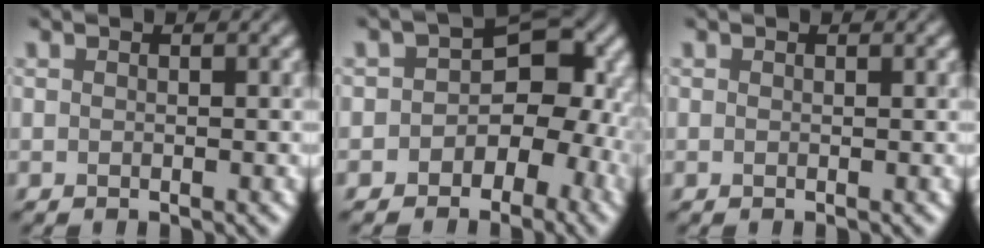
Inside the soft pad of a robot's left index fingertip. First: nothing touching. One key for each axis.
{"total": 7.4, "fx": -1.6, "fy": 5.8, "fz": 4.3, "tx": 0.037, "ty": 0.016, "tz": -0.050}
{"total": 0.0}